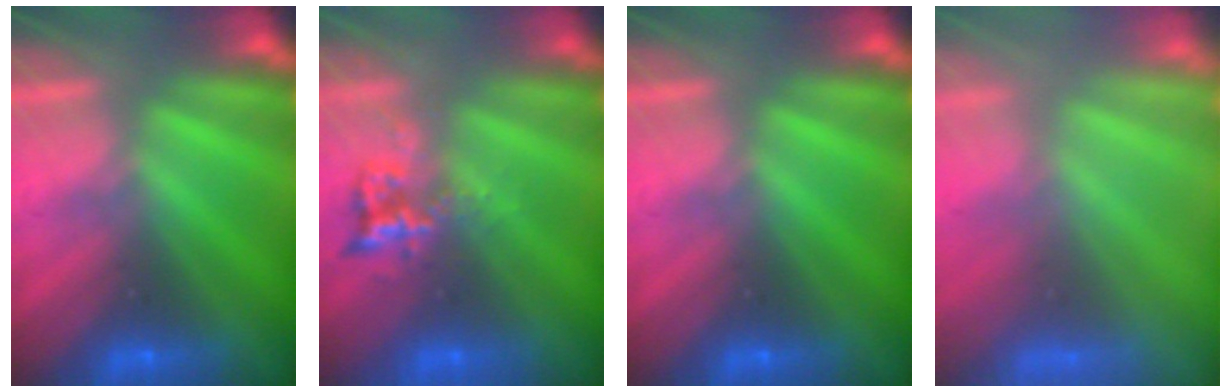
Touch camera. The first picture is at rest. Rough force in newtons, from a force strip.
{"total": 2.4}
{"total": 0.0}
{"total": 7.3}